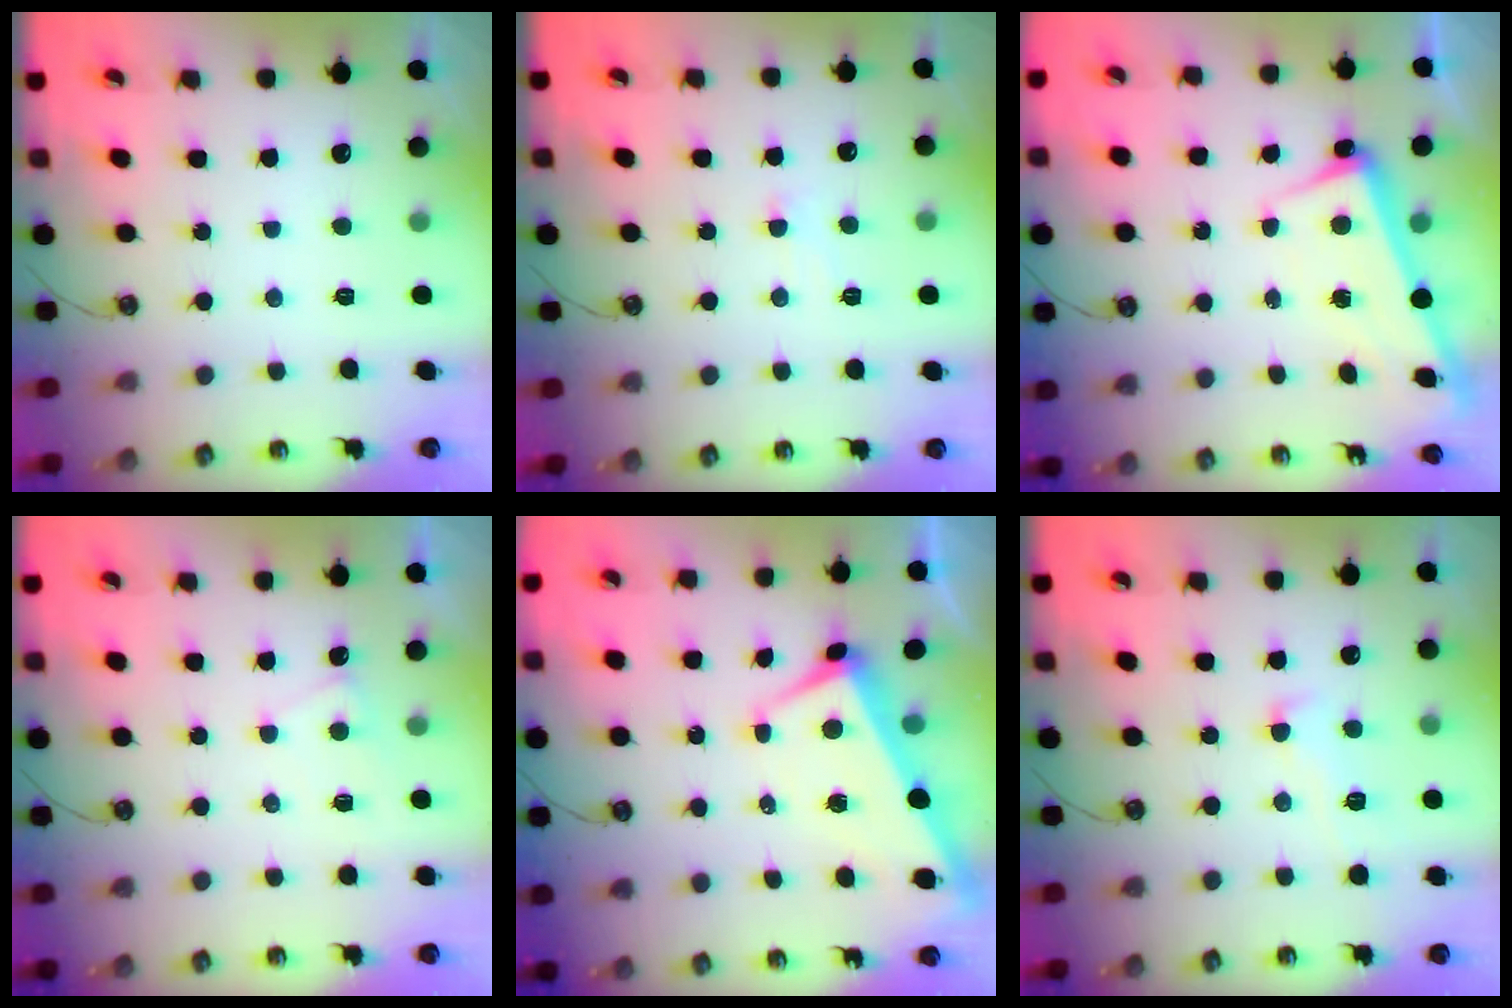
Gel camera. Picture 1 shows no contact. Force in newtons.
{"total": 3.3, "press": 3.3, "slide": 0.6}
{"total": 2.3, "press": 2.2, "slide": 0.7}
{"total": 1.0, "press": 0.9, "slide": 0.4}
{"total": 1.7, "press": 1.4, "slide": 1.0}
{"total": 1.8, "press": 1.3, "slide": 1.2}